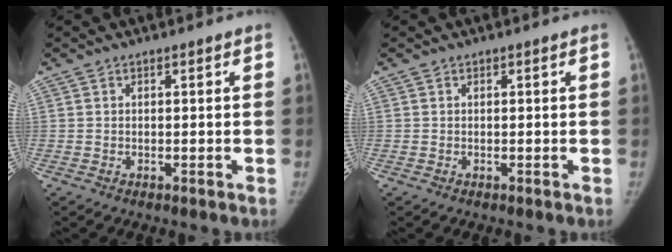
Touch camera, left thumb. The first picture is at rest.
{"total": 0.0}